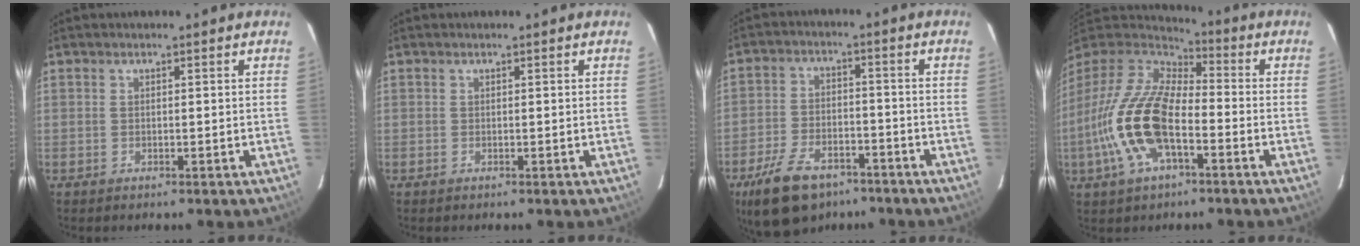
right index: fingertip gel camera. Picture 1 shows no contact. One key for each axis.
{"total": 0.0}
{"total": 13.6, "fx": -9.0, "fy": 7.2, "fz": 7.2, "tx": -0.163, "ty": -0.003, "tz": -0.151}
{"total": 18.4, "fx": -5.8, "fy": 8.2, "fz": 15.4, "tx": -0.319, "ty": -0.015, "tz": -0.116}